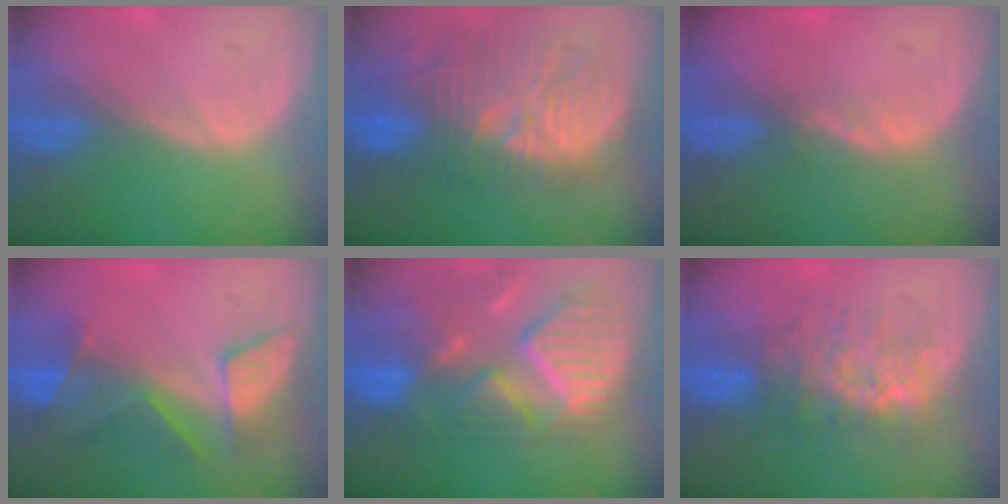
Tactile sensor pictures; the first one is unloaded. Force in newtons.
{"total": 12.2, "press": 11.7, "slide": 3.6}
{"total": 1.5, "press": 1.2, "slide": 0.8}
{"total": 7.4, "press": 7.2, "slide": 1.7}
{"total": 12.1, "press": 10.5, "slide": 6.0}
{"total": 7.6, "press": 7.3, "slide": 2.0}